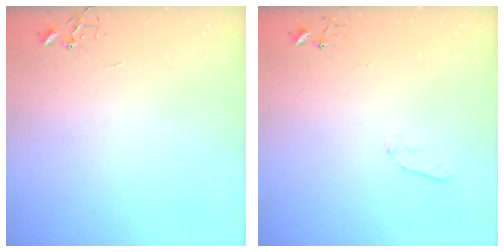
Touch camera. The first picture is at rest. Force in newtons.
{"total": 3.8, "press": 3.8, "slide": 0.5}